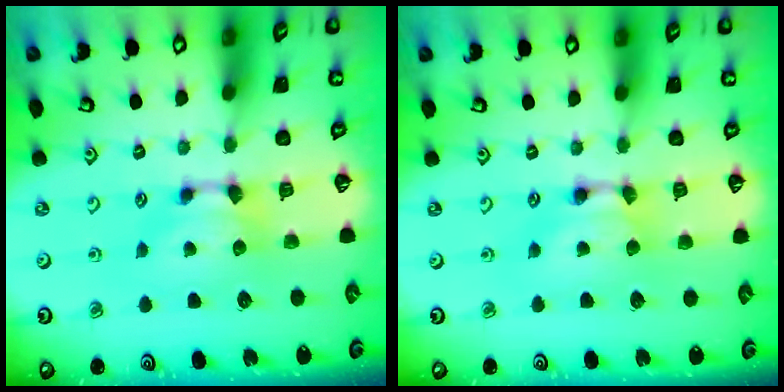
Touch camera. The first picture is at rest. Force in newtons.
{"total": 1.8, "press": 1.8, "slide": 0.1}